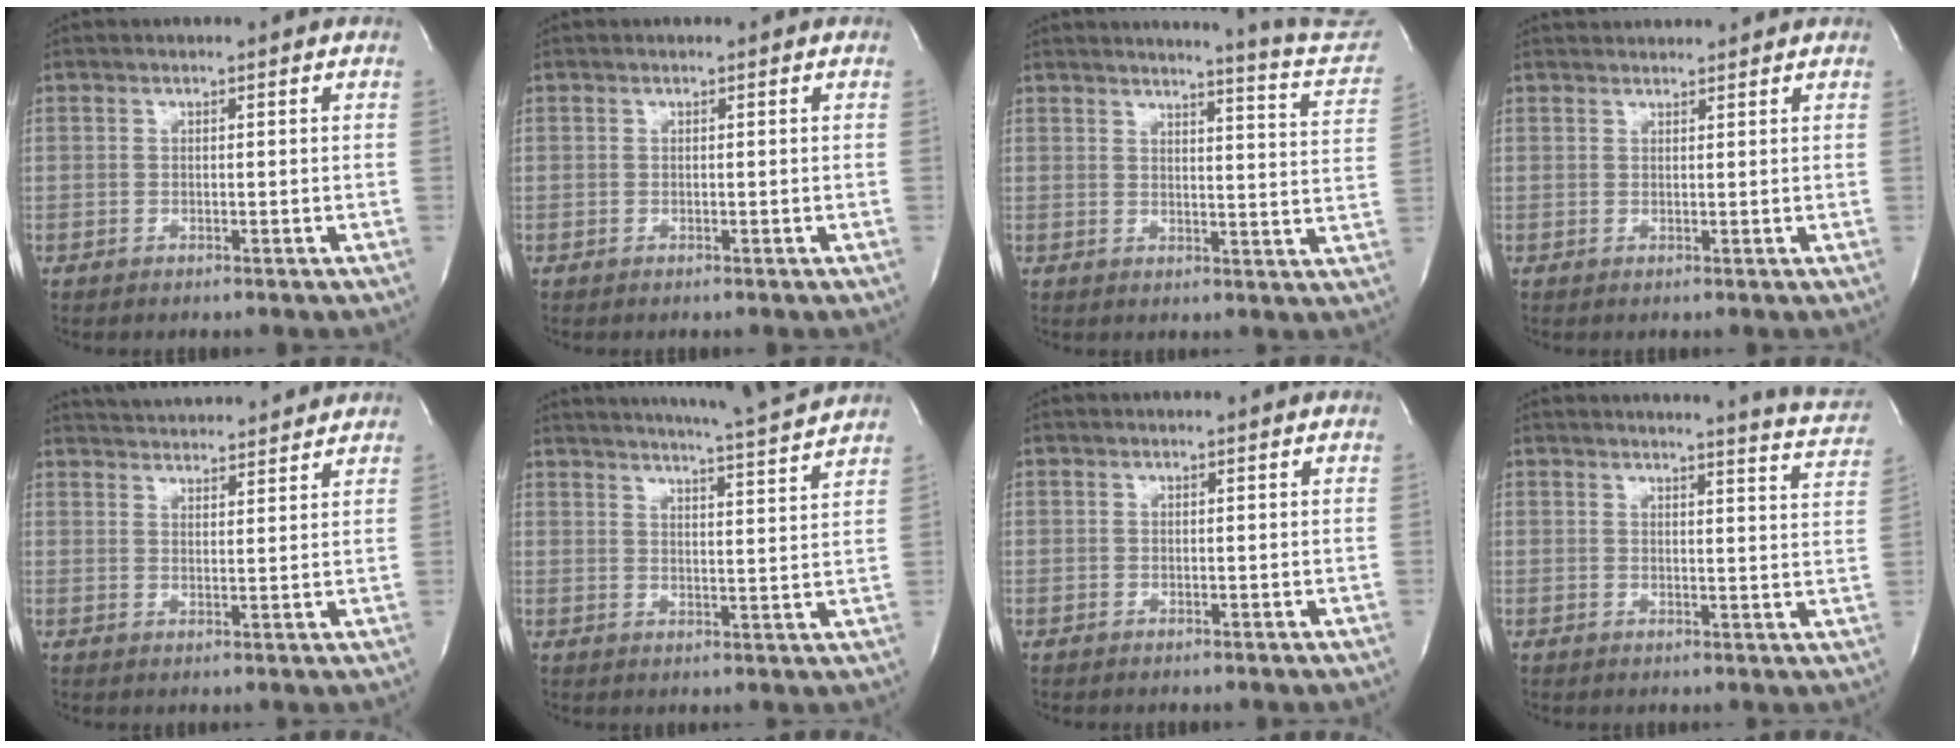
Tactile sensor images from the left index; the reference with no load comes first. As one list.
[{"total": 0.0}, {"total": 14.8, "force": [14.4, -1.2, 3.1], "torque": [-0.042, -0.108, 0.145]}, {"total": 4.1, "force": [4.1, 0.3, 0.5], "torque": [-0.011, 0.027, 0.056]}, {"total": 12.9, "force": [12.2, 1.6, 3.7], "torque": [-0.063, 0.022, 0.172]}, {"total": 13.4, "force": [12.5, -1.6, 4.5], "torque": [-0.085, -0.037, 0.164]}, {"total": 0.0}, {"total": 9.7, "force": [9.5, -0.3, 1.9], "torque": [-0.019, -0.058, 0.087]}]